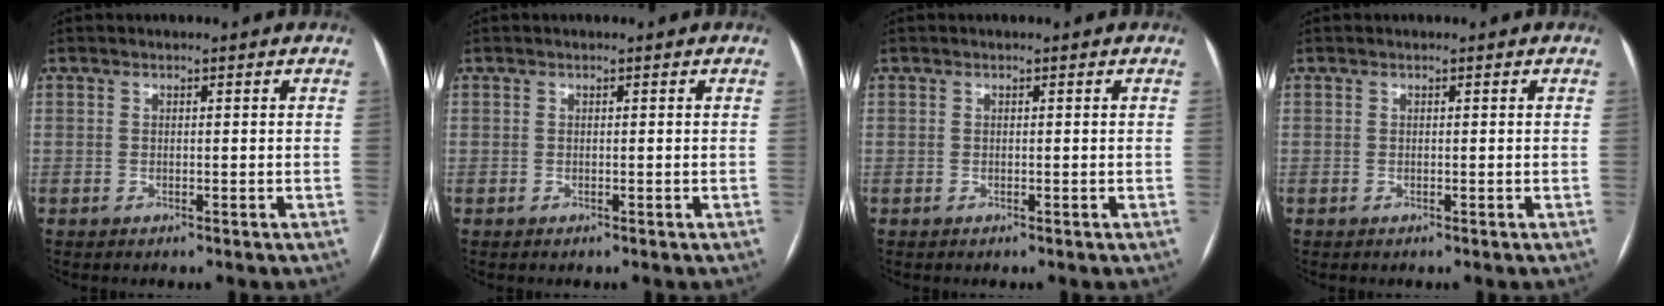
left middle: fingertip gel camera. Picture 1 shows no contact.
{"total": 0.0}
{"total": 0.0}
{"total": 0.0}